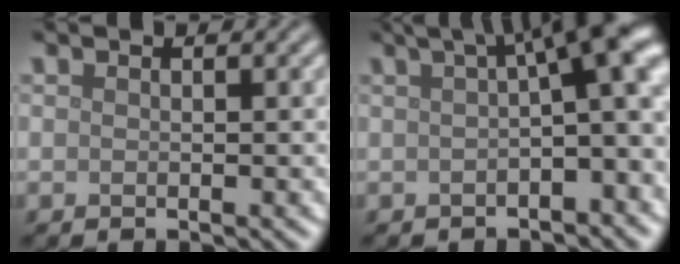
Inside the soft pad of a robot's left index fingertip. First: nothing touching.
{"total": 8.9, "force": [2.0, 2.3, 8.4], "torque": [-0.088, 0.031, 0.017]}